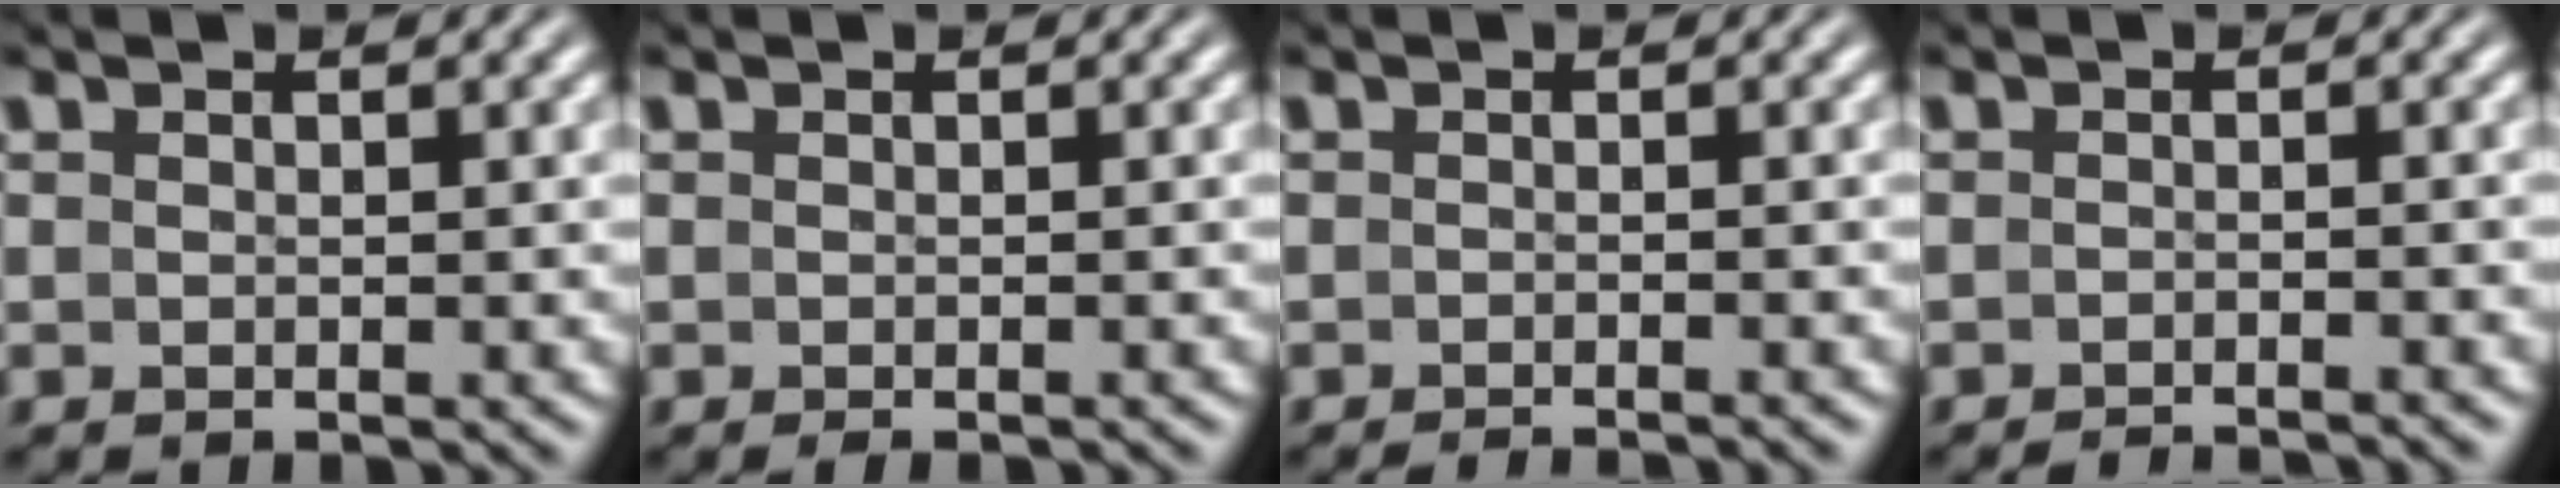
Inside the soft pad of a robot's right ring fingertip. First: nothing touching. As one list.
[{"total": 0.8, "force": [-0.8, 0.0, 0.3], "torque": [-0.001, 0.005, -0.012]}, {"total": 2.5, "force": [-2.4, 0.0, 0.4], "torque": [-0.001, -0.003, -0.037]}, {"total": 3.6, "force": [-3.5, 0.1, 0.4], "torque": [-0.002, -0.008, -0.053]}]